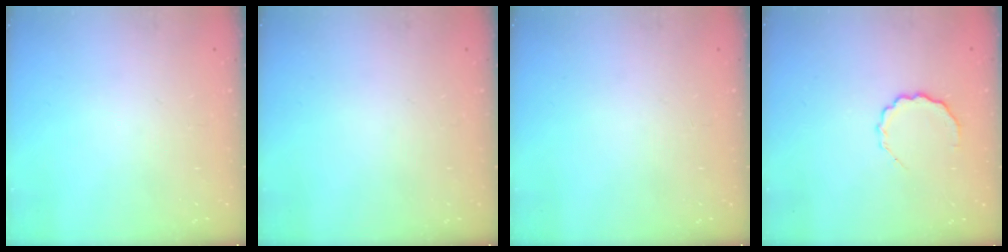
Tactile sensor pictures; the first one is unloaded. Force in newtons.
{"total": 0.0}
{"total": 0.0}
{"total": 6.1, "press": 6.0, "slide": 1.1}